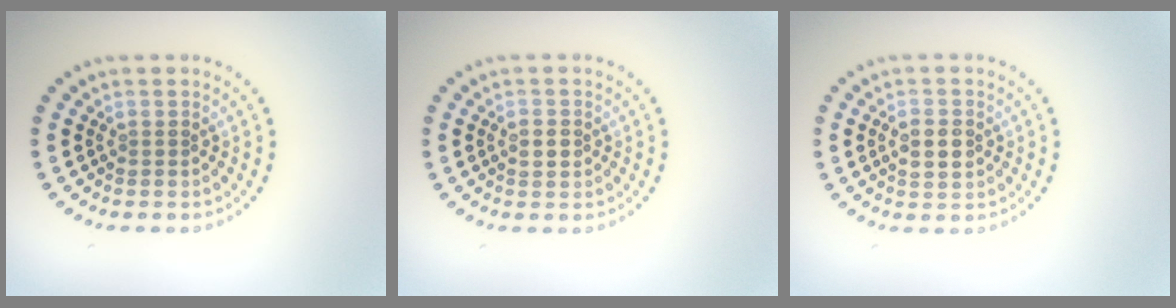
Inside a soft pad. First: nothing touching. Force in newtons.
{"total": 1.1, "press": 1.1, "slide": 0.0}
{"total": 2.4, "press": 2.4, "slide": 0.1}